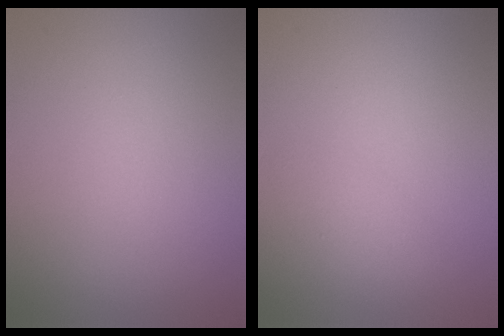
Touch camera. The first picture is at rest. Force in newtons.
{"total": 1.3, "press": 1.3, "slide": 0.0}